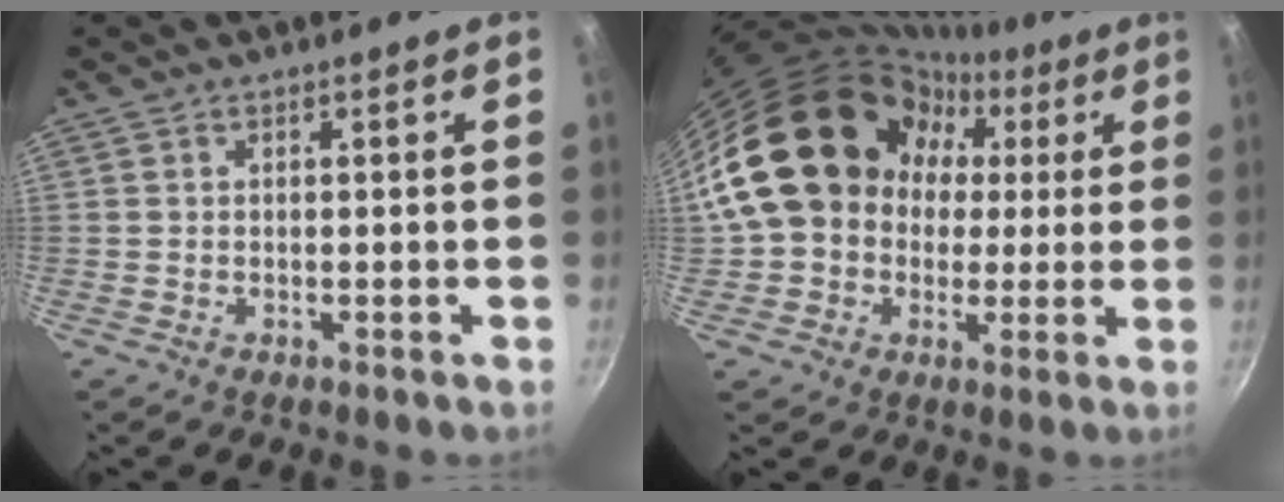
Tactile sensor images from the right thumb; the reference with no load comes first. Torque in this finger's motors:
{"motor_torque": [-1.38, 3.16, 1.98, -0.15, 0.74]}